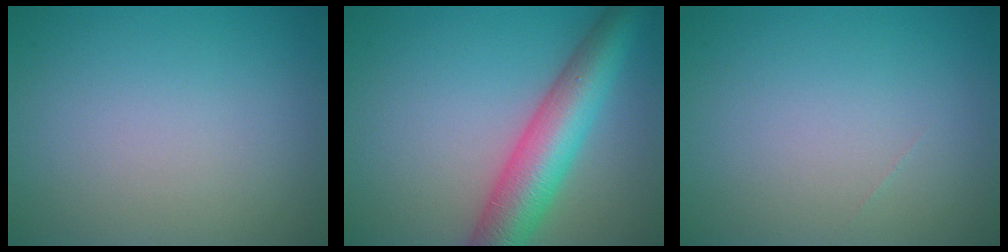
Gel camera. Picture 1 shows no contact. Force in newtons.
{"total": 7.7, "press": 7.7, "slide": 0.2}
{"total": 0.0}